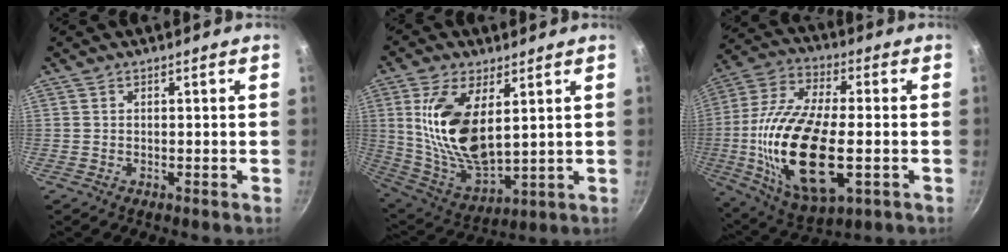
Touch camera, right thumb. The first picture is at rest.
{"total": 17.2, "force": [4.2, 8.2, 14.6], "torque": [-0.275, -0.023, 0.097]}
{"total": 24.1, "force": [-3.7, 10.7, 21.3], "torque": [-0.433, 0.002, -0.052]}